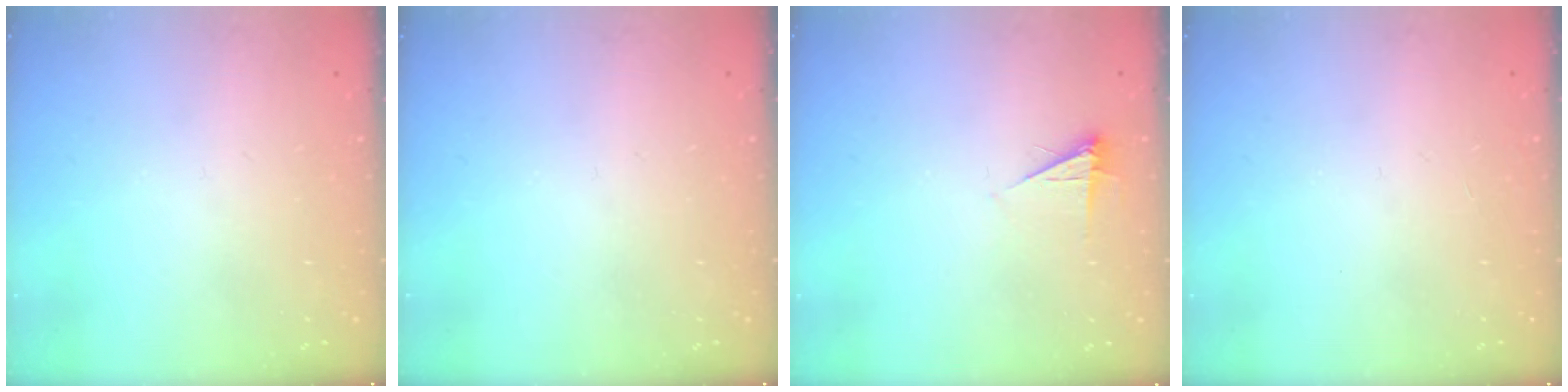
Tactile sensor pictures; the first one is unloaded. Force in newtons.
{"total": 0.0}
{"total": 4.1, "press": 4.1, "slide": 0.4}
{"total": 0.0}